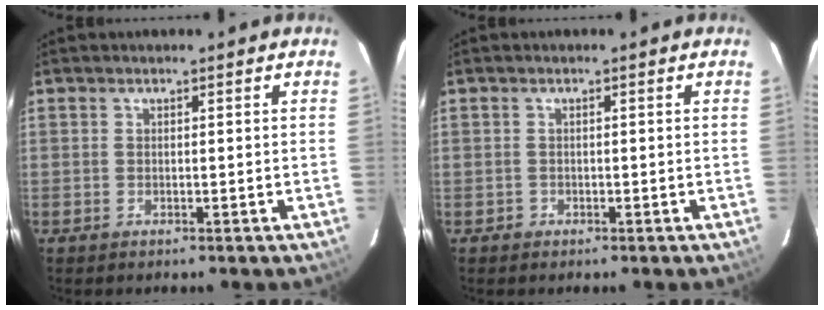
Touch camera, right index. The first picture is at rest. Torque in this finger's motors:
{"motor_torque": [-0.16, 0.07, -0.24, -0.10]}